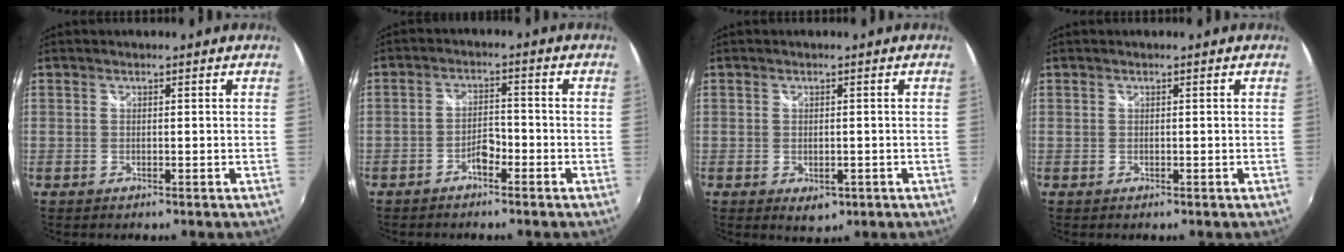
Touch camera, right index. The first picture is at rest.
{"total": 3.5, "force": [-2.4, 1.5, 2.1], "torque": [-0.042, 0.006, -0.040]}
{"total": 3.5, "force": [-0.9, 2.4, 2.4], "torque": [-0.041, -0.010, -0.010]}
{"total": 0.0}